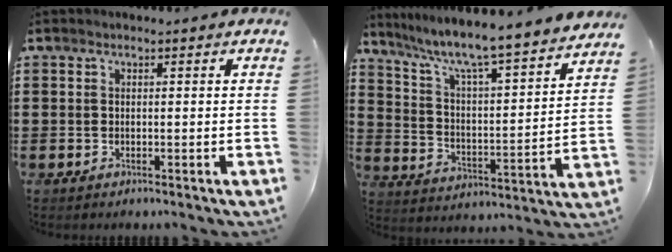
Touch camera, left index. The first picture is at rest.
{"total": 6.3, "force": [5.5, -0.5, 3.0], "torque": [-0.083, -0.052, 0.083]}